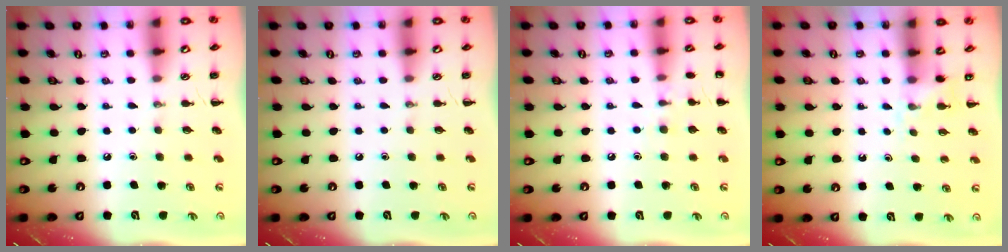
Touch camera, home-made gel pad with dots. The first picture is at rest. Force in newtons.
{"total": 0.0}
{"total": 5.9, "press": 5.6, "slide": 1.8}
{"total": 3.3, "press": 3.2, "slide": 1.0}